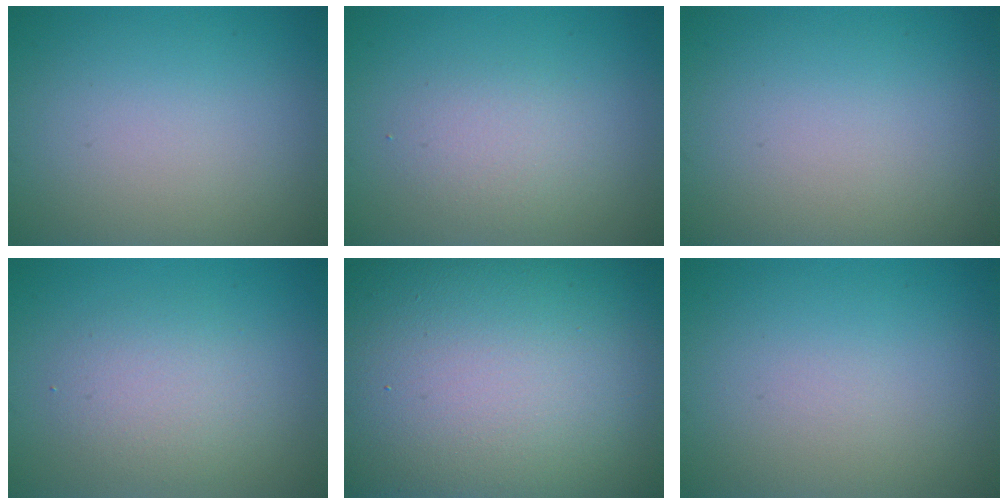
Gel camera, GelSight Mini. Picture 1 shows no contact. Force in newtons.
{"total": 2.2, "press": 2.2, "slide": 0.1}
{"total": 0.0}
{"total": 2.9, "press": 2.9, "slide": 0.3}
{"total": 25.6, "press": 25.6, "slide": 1.1}
{"total": 0.0}